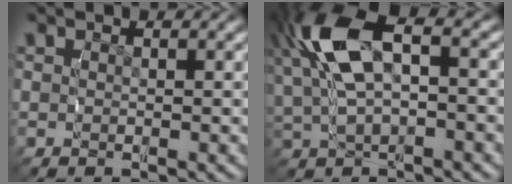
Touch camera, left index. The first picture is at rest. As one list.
[{"total": 7.8, "force": [1.8, 4.7, 6.0], "torque": [-0.133, 0.005, 0.033]}]